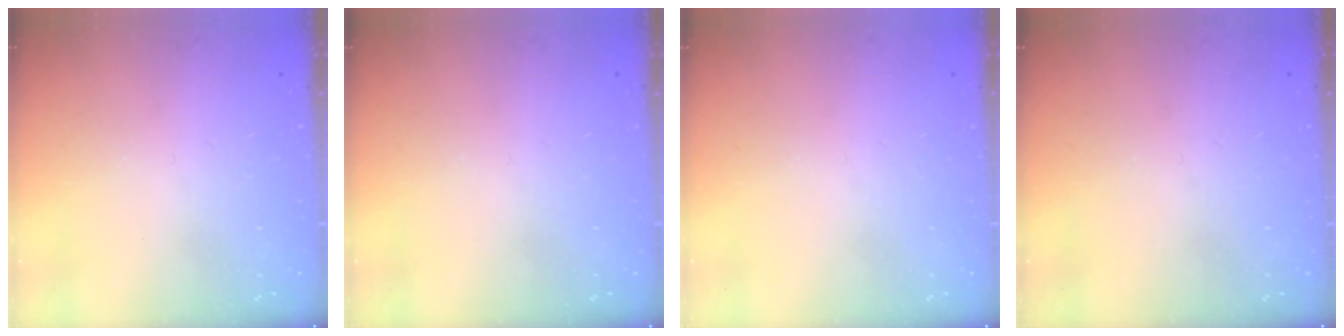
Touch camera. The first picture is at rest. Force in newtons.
{"total": 0.0}
{"total": 0.0}
{"total": 0.0}